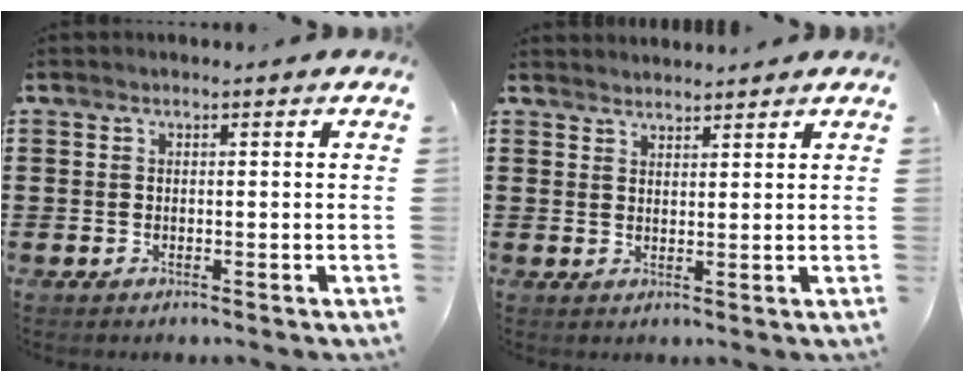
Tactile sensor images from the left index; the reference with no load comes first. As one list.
[{"total": 2.0, "force": [1.9, 0.1, -0.4], "torque": [0.002, -0.001, 0.039]}]